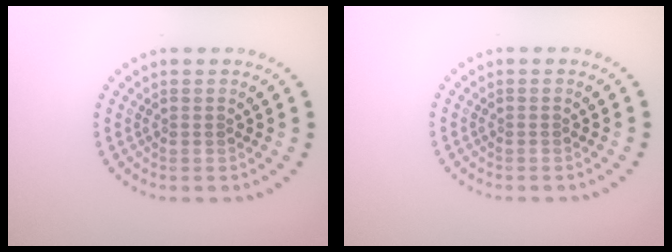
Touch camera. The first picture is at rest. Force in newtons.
{"total": 0.0}